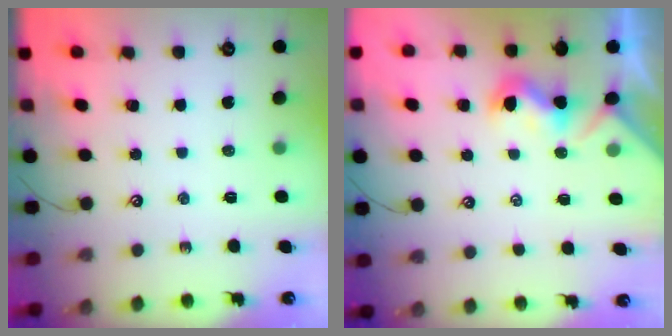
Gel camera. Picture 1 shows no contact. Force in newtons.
{"total": 0.5, "press": 0.3, "slide": 0.4}